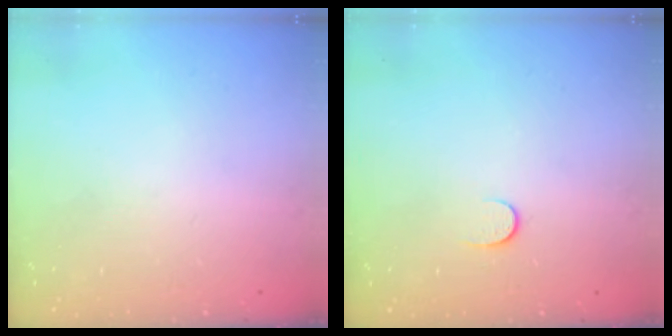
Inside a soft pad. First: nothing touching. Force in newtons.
{"total": 4.4, "press": 4.3, "slide": 0.7}